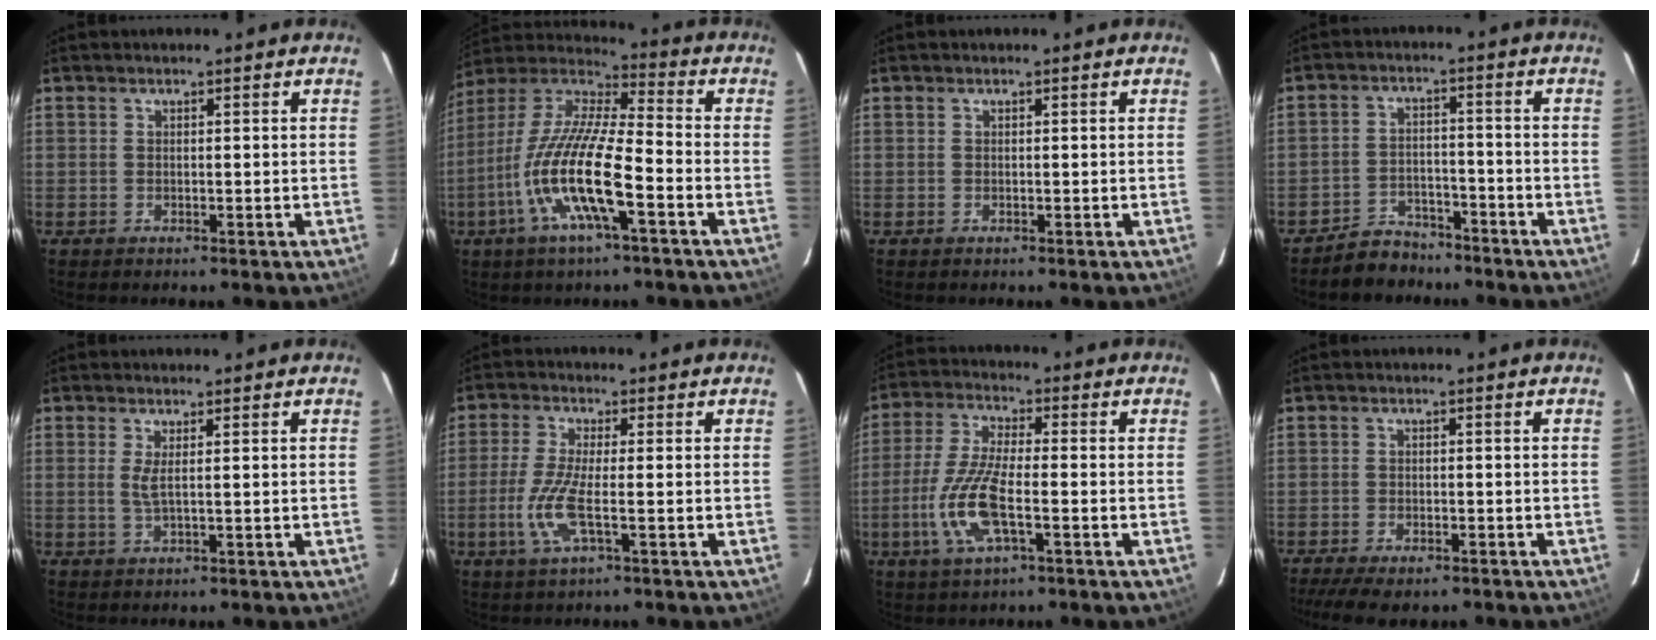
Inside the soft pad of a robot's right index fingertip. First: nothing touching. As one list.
[{"total": 17.2, "force": [-6.3, 3.3, 15.7], "torque": [-0.312, -0.016, -0.130]}, {"total": 0.0}, {"total": 6.6, "force": [-5.5, 3.5, 0.8], "torque": [-0.035, 0.017, -0.084]}, {"total": 2.1, "force": [0.3, -0.1, 2.1], "torque": [-0.040, -0.004, 0.004]}, {"total": 7.5, "force": [-2.1, 0.9, 7.1], "torque": [-0.158, -0.009, -0.043]}, {"total": 11.4, "force": [-3.5, 3.0, 10.5], "torque": [-0.227, -0.006, -0.070]}, {"total": 9.1, "force": [-7.1, 3.0, 4.9], "torque": [-0.116, -0.027, -0.114]}]